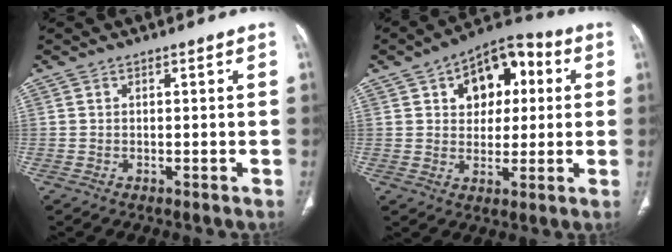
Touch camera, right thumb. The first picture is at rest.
{"total": 13.4, "force": [3.8, 8.7, 9.4], "torque": [-0.086, 0.016, 0.051]}